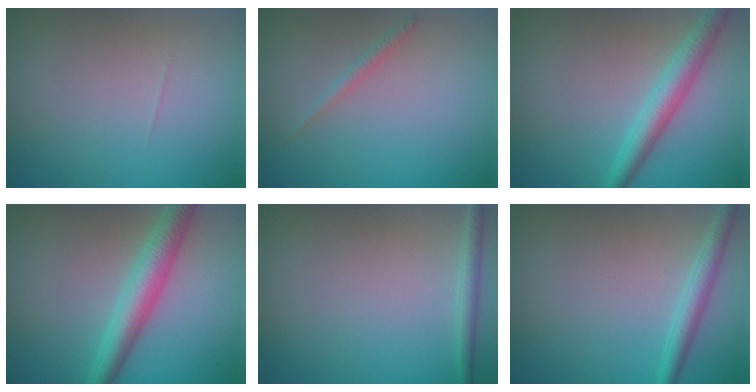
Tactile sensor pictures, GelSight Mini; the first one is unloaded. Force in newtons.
{"total": 0.9, "press": 0.9, "slide": 0.1}
{"total": 3.6, "press": 3.6, "slide": 0.1}
{"total": 4.3, "press": 4.3, "slide": 0.2}
{"total": 1.4, "press": 1.4, "slide": 0.1}
{"total": 2.3, "press": 2.3, "slide": 0.1}